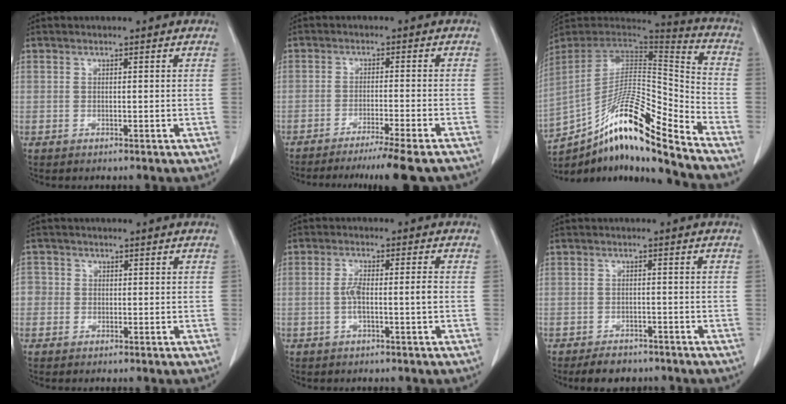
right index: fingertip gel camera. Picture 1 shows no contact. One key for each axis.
{"total": 13.4, "fx": -11.9, "fy": -0.8, "fz": 6.2, "tx": -0.063, "ty": -0.038, "tz": -0.163}
{"total": 20.6, "fx": -14.9, "fy": 1.5, "fz": 14.2, "tx": -0.256, "ty": 0.007, "tz": -0.267}
{"total": 2.6, "fx": -0.2, "fy": 2.6, "fz": 0.4, "tx": 0.006, "ty": 0.006, "tz": -0.009}
{"total": 4.4, "fx": -0.8, "fy": 0.5, "fz": 4.3, "tx": -0.087, "ty": 0.007, "tz": -0.013}
{"total": 4.1, "fx": -3.2, "fy": 2.3, "fz": 1.0, "tx": -0.017, "ty": 0.003, "tz": -0.046}